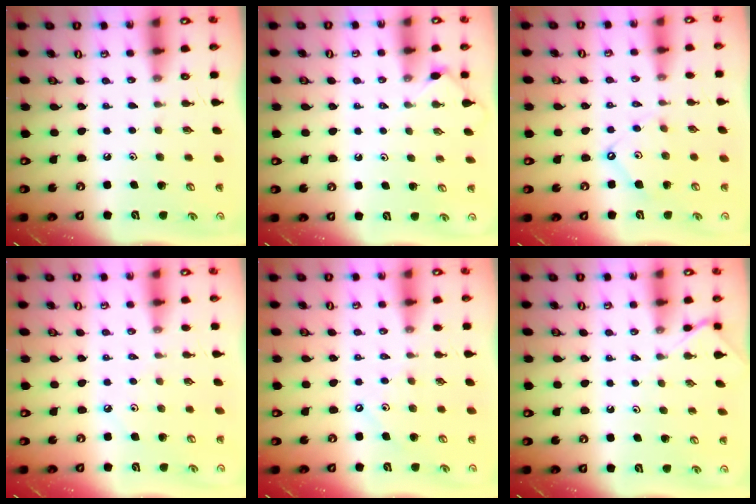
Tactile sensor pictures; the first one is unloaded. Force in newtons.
{"total": 2.6, "press": 2.6, "slide": 0.5}
{"total": 7.4, "press": 7.3, "slide": 0.9}
{"total": 1.6, "press": 1.6, "slide": 0.3}
{"total": 3.6, "press": 3.6, "slide": 0.5}
{"total": 5.2, "press": 5.1, "slide": 0.7}